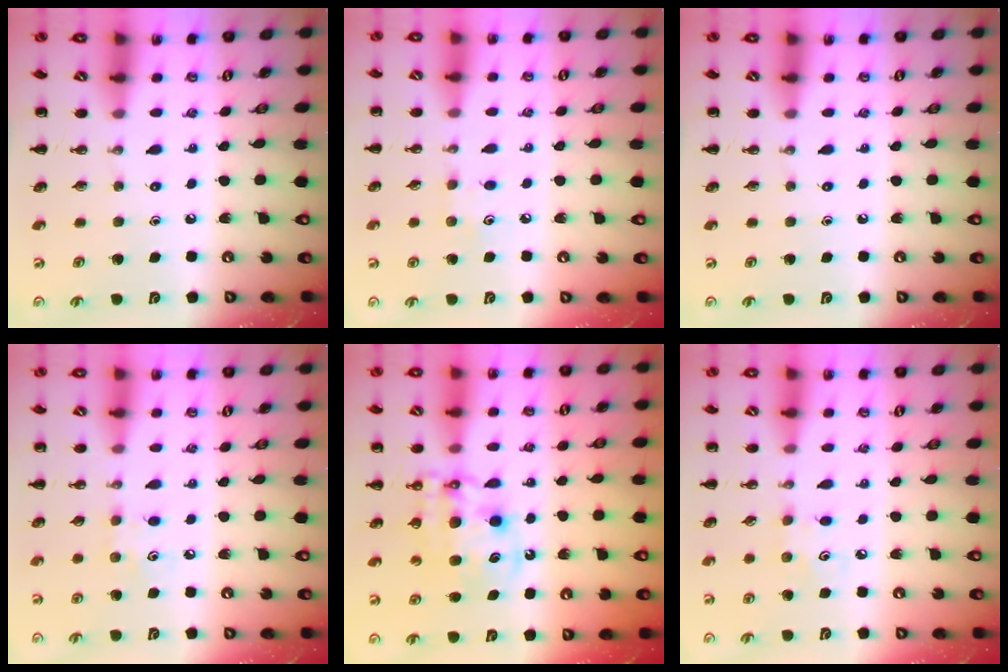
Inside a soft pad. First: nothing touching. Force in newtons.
{"total": 4.4, "press": 4.2, "slide": 1.1}
{"total": 0.0}
{"total": 5.0, "press": 4.9, "slide": 1.0}
{"total": 10.9, "press": 10.5, "slide": 2.7}
{"total": 3.1, "press": 3.0, "slide": 0.8}